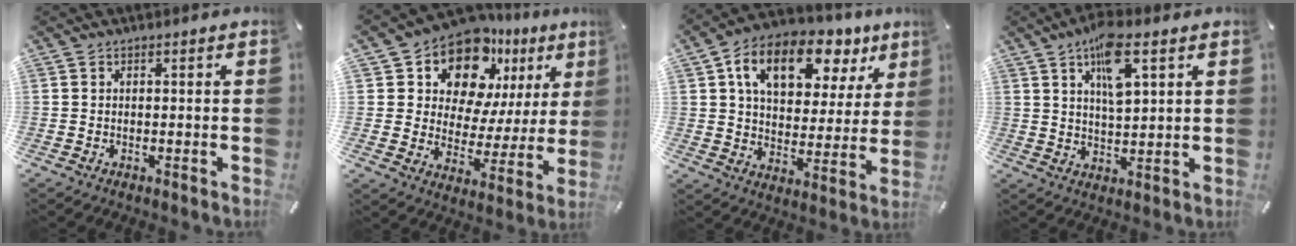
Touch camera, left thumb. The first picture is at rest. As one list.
[{"total": 14.1, "force": [10.6, 8.1, 4.8], "torque": [-0.086, -0.092, 0.188]}, {"total": 15.6, "force": [8.6, 9.5, 8.9], "torque": [-0.138, -0.036, 0.148]}, {"total": 10.3, "force": [5.5, 3.8, 7.9], "torque": [-0.133, -0.012, 0.092]}]